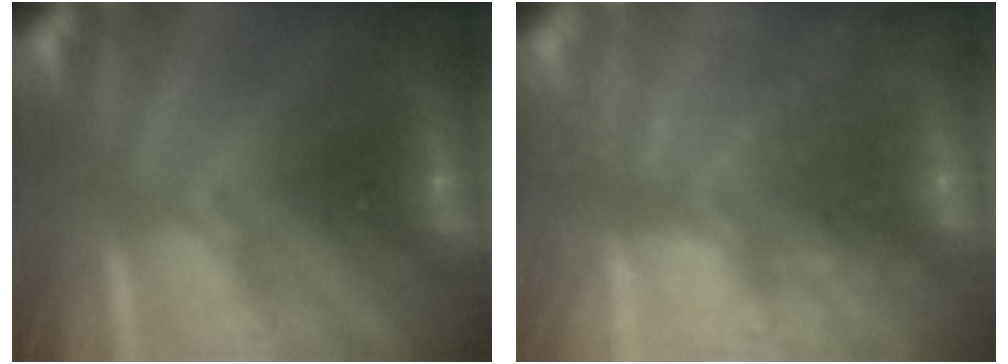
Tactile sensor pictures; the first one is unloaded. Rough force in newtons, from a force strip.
{"total": 8.0}